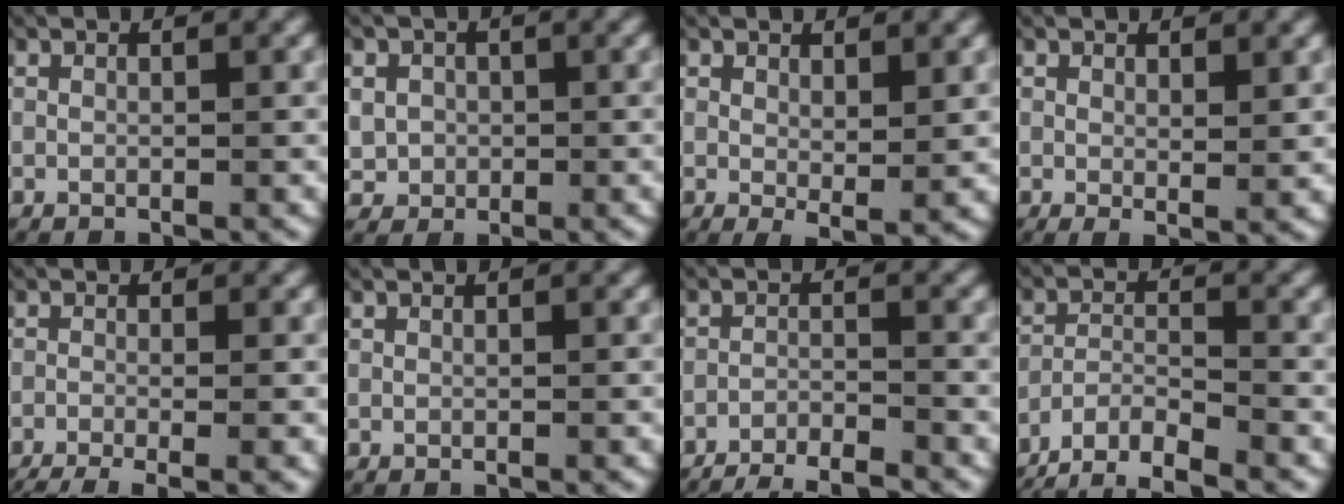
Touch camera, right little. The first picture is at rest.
{"total": 4.3, "force": [0.0, 4.0, 1.6], "torque": [-0.047, -0.015, 0.008]}
{"total": 2.0, "force": [0.4, 0.7, 1.9], "torque": [-0.027, -0.015, 0.011]}
{"total": 1.3, "force": [0.6, 0.3, 1.1], "torque": [-0.017, -0.012, 0.014]}
{"total": 5.6, "force": [-4.4, 1.7, 2.9], "torque": [-0.047, -0.020, -0.062]}
{"total": 0.0}
{"total": 7.3, "force": [-7.0, 1.7, 1.2], "torque": [-0.010, -0.020, -0.113]}
{"total": 8.5, "force": [-7.3, 3.5, 2.6], "torque": [-0.046, -0.021, -0.121]}